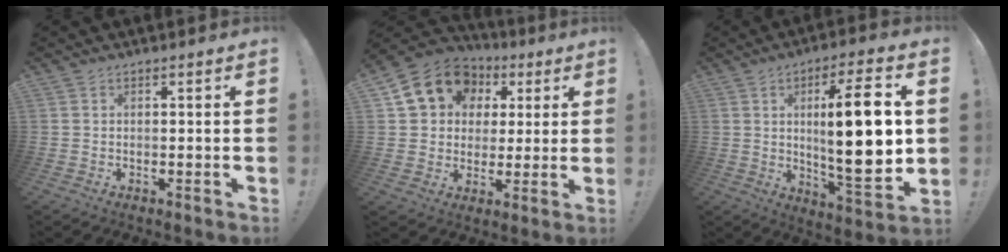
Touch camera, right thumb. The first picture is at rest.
{"total": 15.7, "force": [6.2, 12.6, 7.0], "torque": [-0.099, -0.020, 0.126]}
{"total": 20.1, "force": [2.3, 4.8, 19.4], "torque": [-0.303, -0.012, 0.027]}